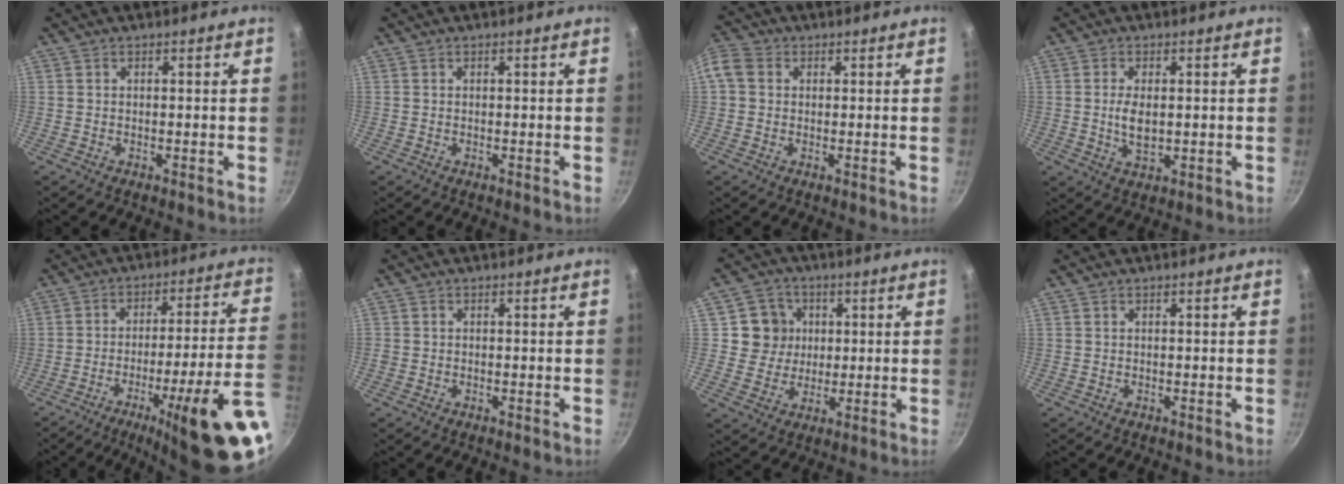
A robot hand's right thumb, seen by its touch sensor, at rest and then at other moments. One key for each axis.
{"total": 0.0}
{"total": 6.2, "fx": 1.0, "fy": 5.1, "fz": 3.3, "tx": -0.077, "ty": 0.017, "tz": 0.004}
{"total": 4.9, "fx": 0.2, "fy": 2.5, "fz": 4.3, "tx": -0.087, "ty": -0.004, "tz": 0.008}
{"total": 22.2, "fx": -9.6, "fy": 2.4, "fz": 19.9, "tx": -0.253, "ty": 0.031, "tz": -0.132}
{"total": 0.6, "fx": -0.1, "fy": 0.6, "fz": 0.1, "tx": -0.002, "ty": 0.002, "tz": -0.002}
{"total": 7.7, "fx": 1.6, "fy": 7.3, "fz": 1.7, "tx": 0.010, "ty": 0.002, "tz": 0.022}
{"total": 0.0}